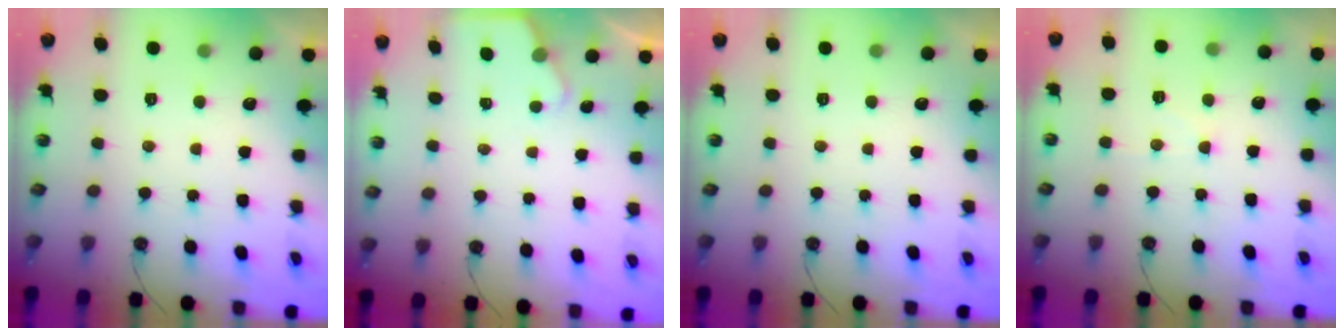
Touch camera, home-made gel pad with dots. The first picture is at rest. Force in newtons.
{"total": 2.1, "press": 2.0, "slide": 0.4}
{"total": 0.0}
{"total": 5.4, "press": 5.4, "slide": 0.6}